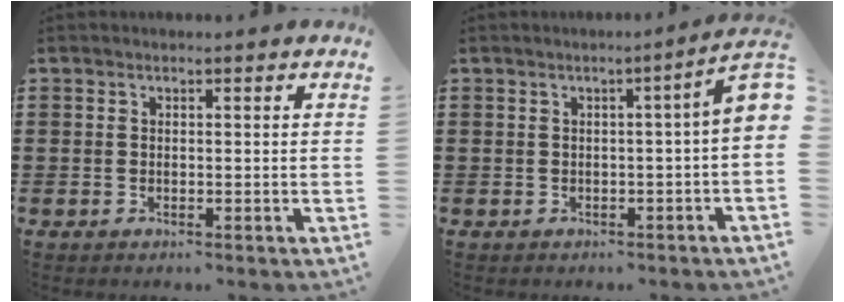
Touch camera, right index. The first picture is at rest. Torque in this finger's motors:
{"motor_torque": [1.35, -0.50, 0.25, 0.13]}